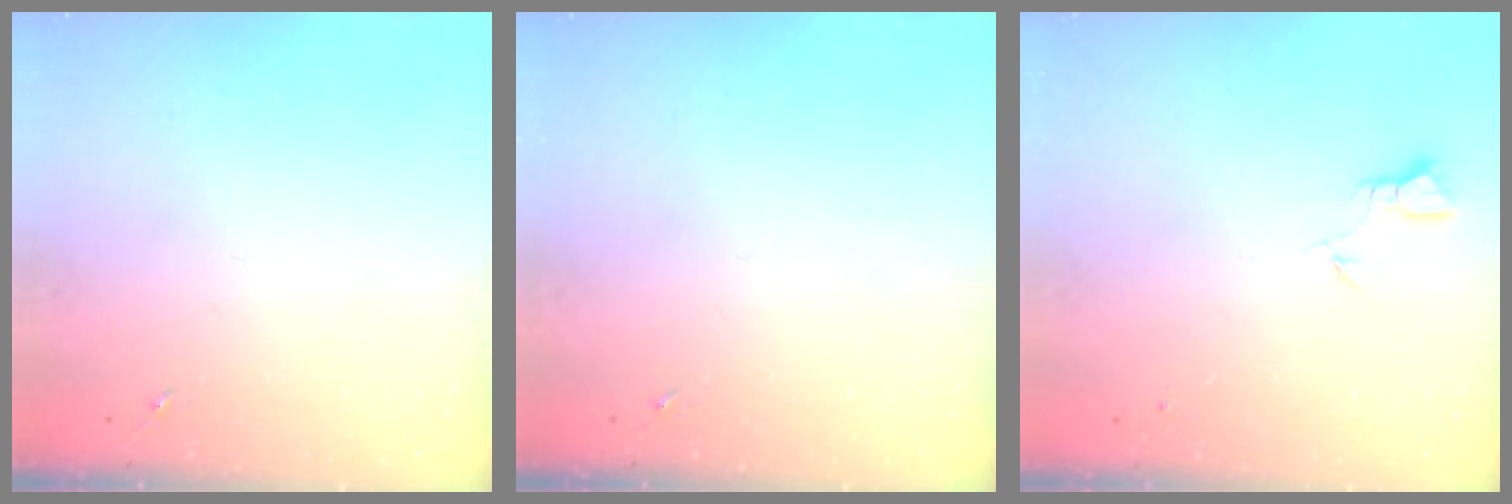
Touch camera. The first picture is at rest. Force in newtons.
{"total": 0.0}
{"total": 2.0, "press": 2.0, "slide": 0.1}